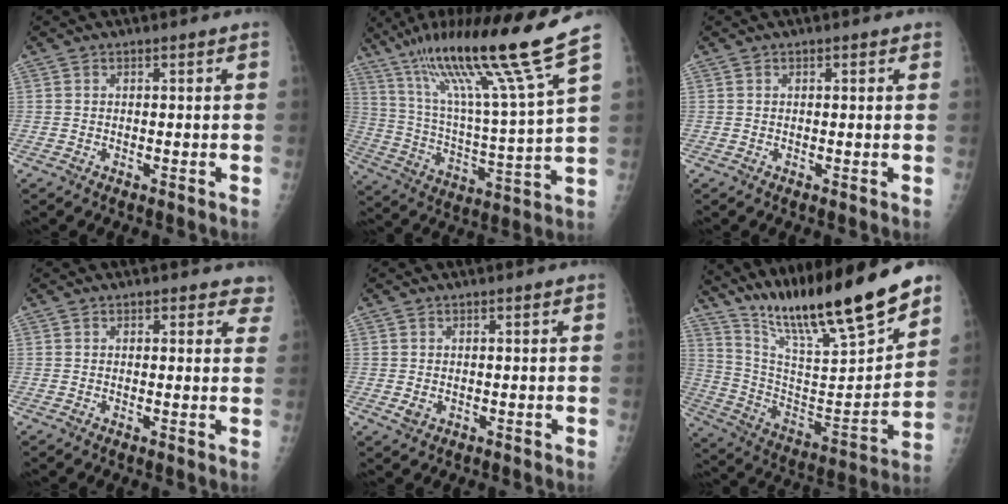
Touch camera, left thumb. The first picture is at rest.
{"total": 21.4, "force": [15.1, -0.8, 15.1], "torque": [-0.239, -0.076, 0.266]}
{"total": 0.9, "force": [0.5, 0.4, 0.6], "torque": [-0.008, 0.000, 0.004]}
{"total": 3.9, "force": [3.0, 2.0, 1.4], "torque": [0.024, -0.010, 0.022]}
{"total": 1.7, "force": [-0.2, 1.3, 1.1], "torque": [-0.017, -0.002, 0.002]}
{"total": 25.1, "force": [19.6, 3.7, 15.3], "torque": [-0.231, -0.093, 0.339]}